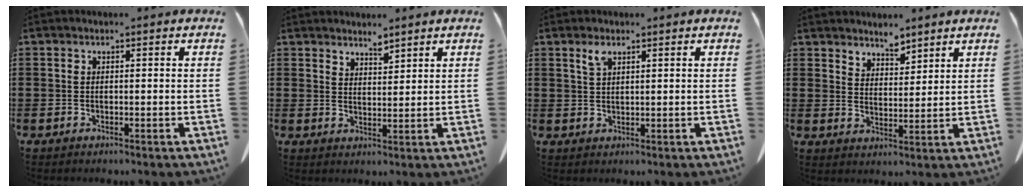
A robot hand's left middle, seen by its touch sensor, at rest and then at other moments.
{"total": 2.5, "force": [2.4, 0.5, 0.6], "torque": [-0.015, -0.003, 0.046]}
{"total": 2.2, "force": [1.5, 0.5, 1.6], "torque": [-0.037, 0.001, 0.028]}
{"total": 3.9, "force": [3.6, 1.3, 0.3], "torque": [-0.017, -0.008, 0.070]}